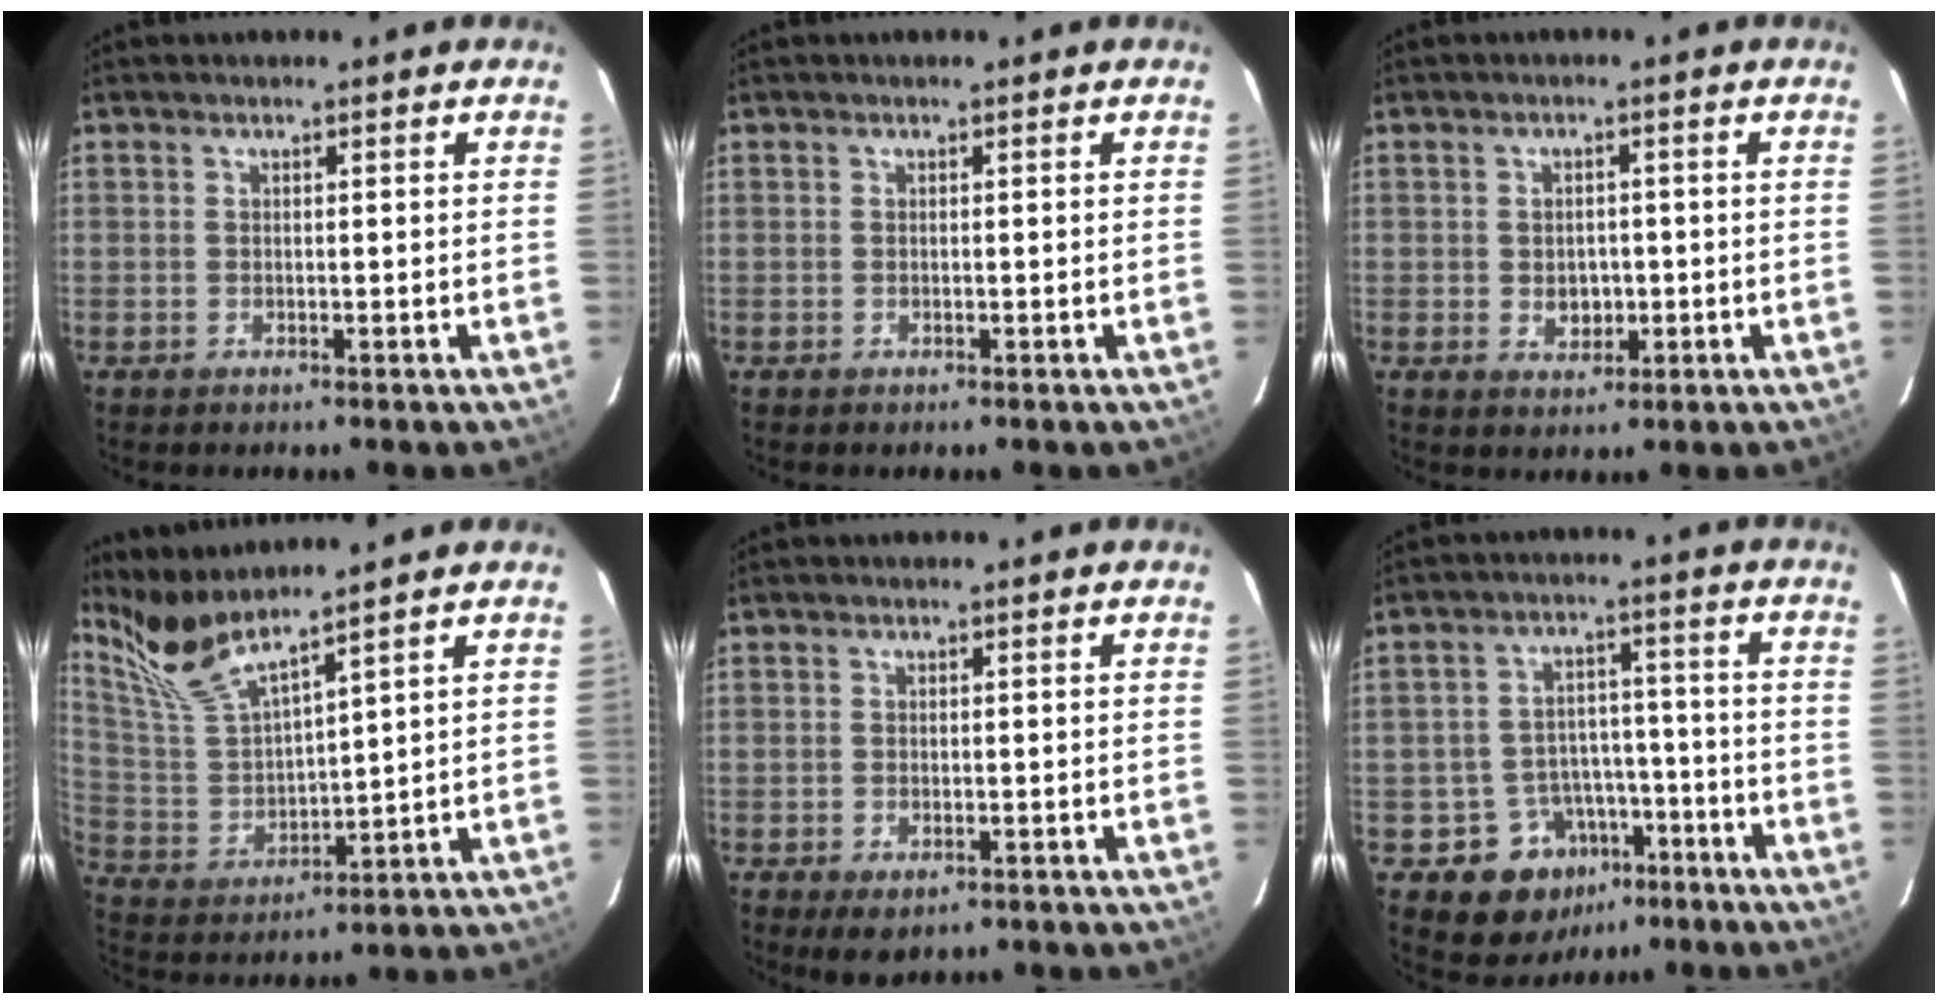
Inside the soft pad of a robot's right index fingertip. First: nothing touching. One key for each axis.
{"total": 0.0}
{"total": 3.7, "fx": -0.6, "fy": 3.0, "fz": 2.0, "tx": -0.035, "ty": 0.002, "tz": -0.004}
{"total": 9.6, "fx": 8.6, "fy": -0.2, "fz": 4.2, "tx": -0.088, "ty": -0.012, "tz": 0.187}
{"total": 3.6, "fx": -2.0, "fy": 2.0, "fz": 2.2, "tx": -0.044, "ty": -0.013, "tz": -0.028}
{"total": 9.9, "fx": -5.6, "fy": 7.9, "fz": 2.2, "tx": -0.048, "ty": 0.035, "tz": -0.061}